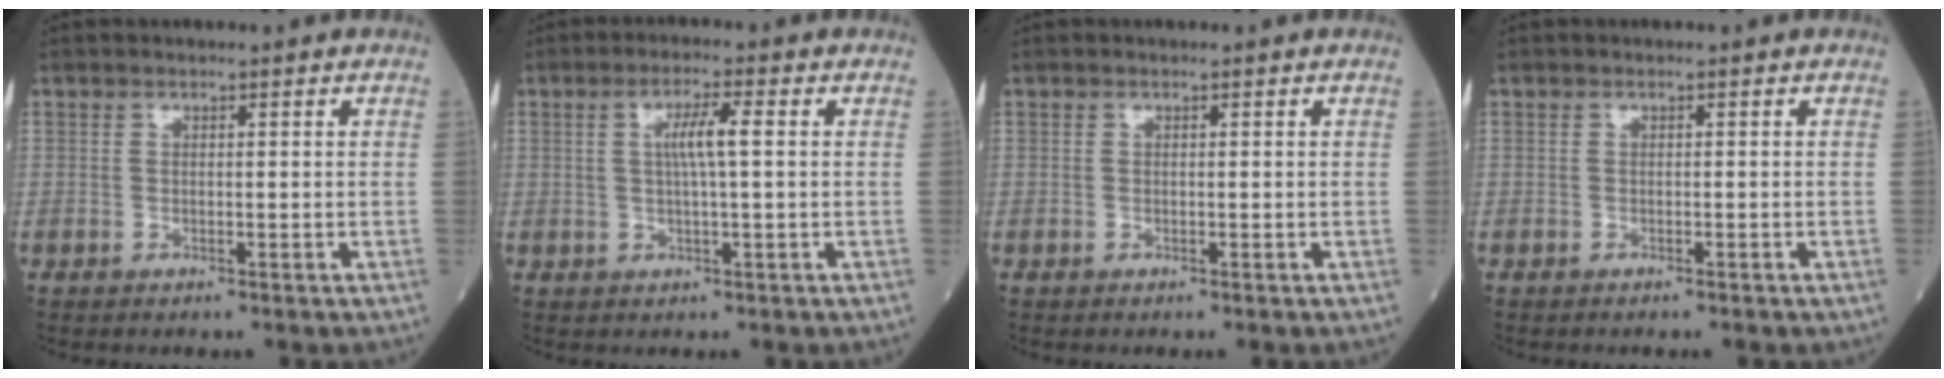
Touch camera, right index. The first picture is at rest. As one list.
[{"total": 4.3, "force": [0.7, 0.1, 4.2], "torque": [-0.079, 0.004, 0.011]}, {"total": 0.0}, {"total": 0.7, "force": [-0.6, 0.1, 0.3], "torque": [-0.011, -0.002, -0.009]}]